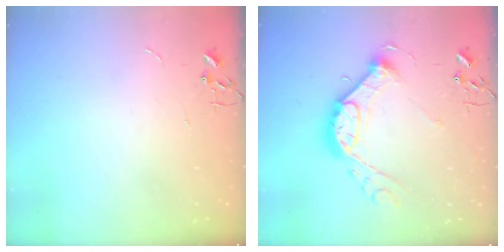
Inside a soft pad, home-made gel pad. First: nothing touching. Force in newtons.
{"total": 15.5, "press": 15.4, "slide": 1.3}